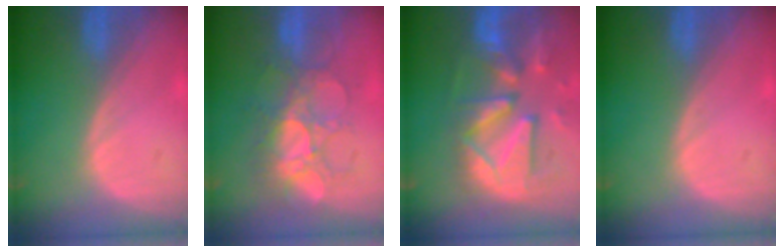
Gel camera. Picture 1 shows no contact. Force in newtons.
{"total": 8.2, "press": 7.7, "slide": 2.8}
{"total": 13.2, "press": 11.4, "slide": 6.6}
{"total": 0.0}